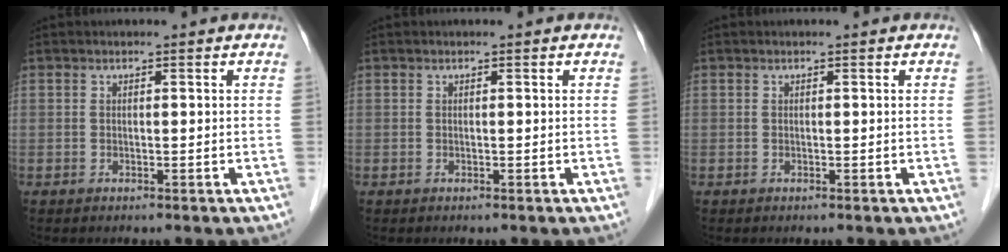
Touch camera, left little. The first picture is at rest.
{"total": 0.0}
{"total": 0.0}